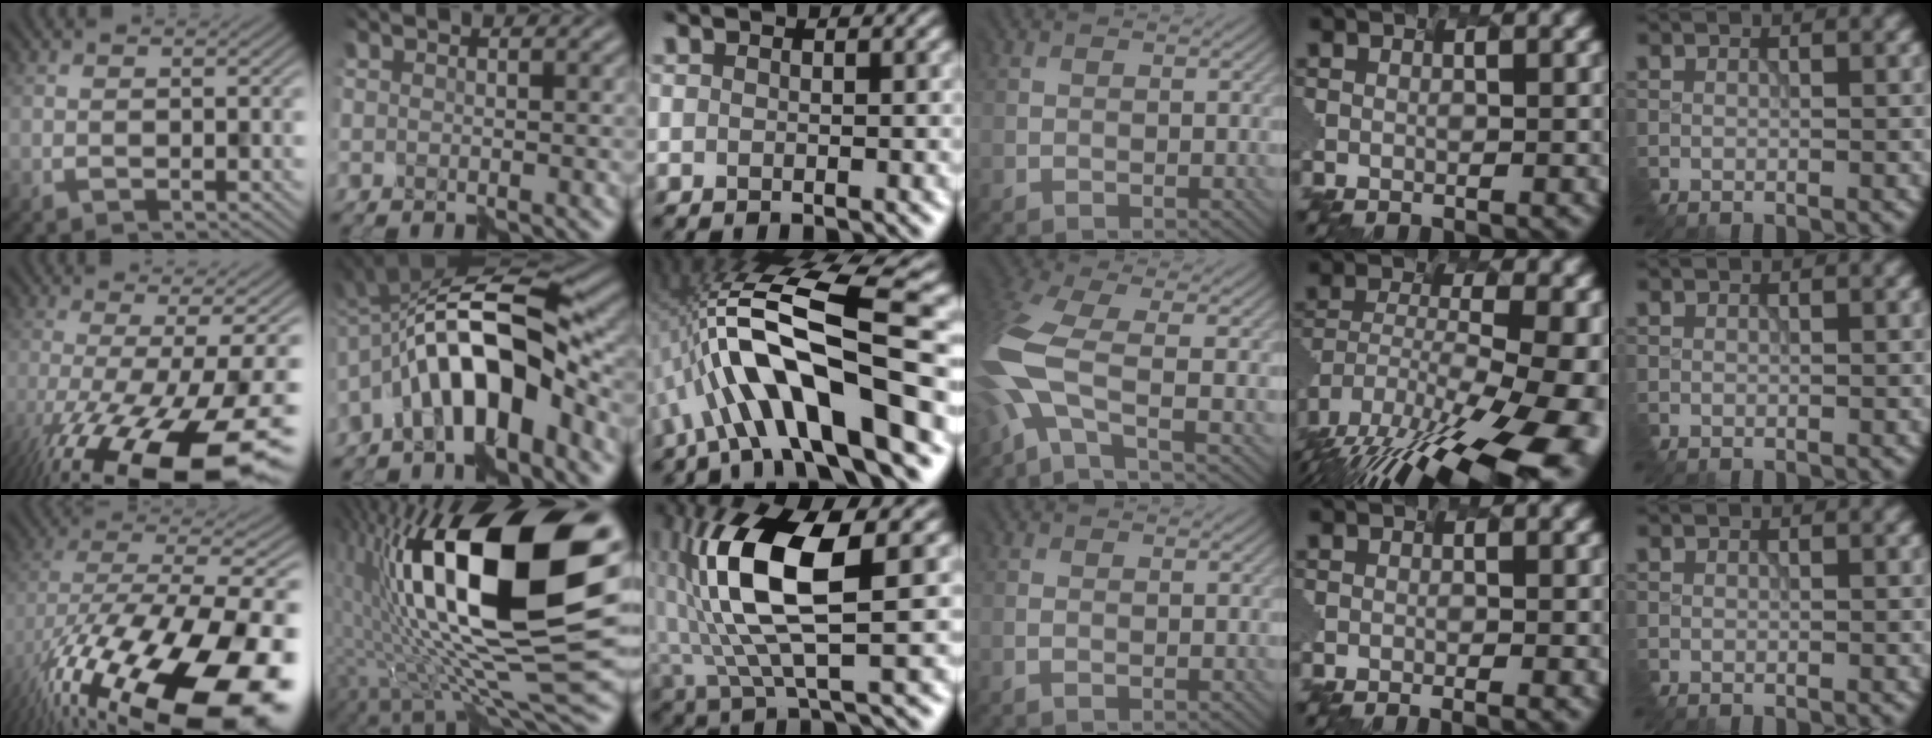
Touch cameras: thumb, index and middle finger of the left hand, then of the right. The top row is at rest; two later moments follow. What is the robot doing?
{"motion": "assemble", "object": "spray bottle"}